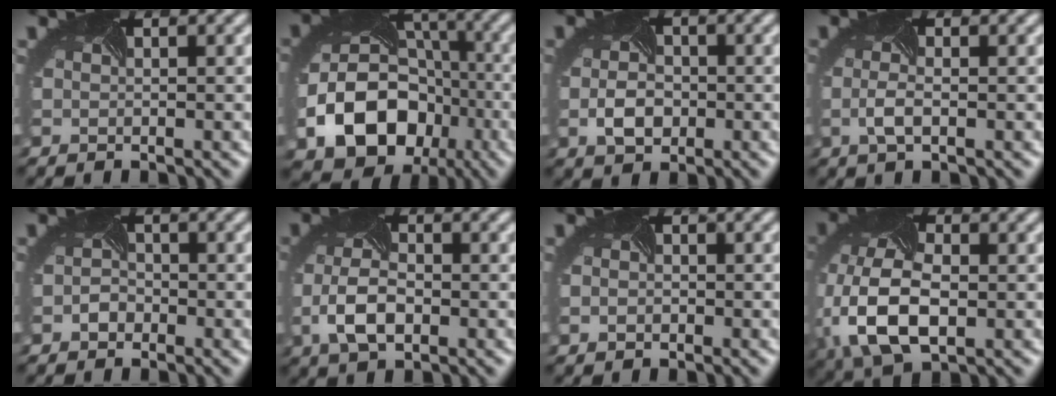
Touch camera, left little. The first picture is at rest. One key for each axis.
{"total": 12.7, "fx": -4.6, "fy": 9.8, "fz": 6.7, "tx": -0.118, "ty": -0.040, "tz": -0.071}
{"total": 3.1, "fx": -0.7, "fy": 2.2, "fz": 2.0, "tx": -0.039, "ty": -0.005, "tz": -0.015}
{"total": 1.7, "fx": -0.6, "fy": 0.6, "fz": 1.5, "tx": -0.040, "ty": -0.007, "tz": -0.013}
{"total": 1.4, "fx": -0.9, "fy": 1.0, "fz": 0.3, "tx": -0.007, "ty": -0.005, "tz": -0.018}
{"total": 4.2, "fx": -1.2, "fy": 2.4, "fz": 3.3, "tx": -0.079, "ty": -0.011, "tz": -0.024}
{"total": 1.3, "fx": -0.3, "fy": 1.2, "fz": 0.6, "tx": -0.004, "ty": -0.005, "tz": -0.005}
{"total": 9.5, "fx": -2.4, "fy": 5.7, "fz": 7.2, "tx": -0.181, "ty": -0.024, "tz": -0.045}